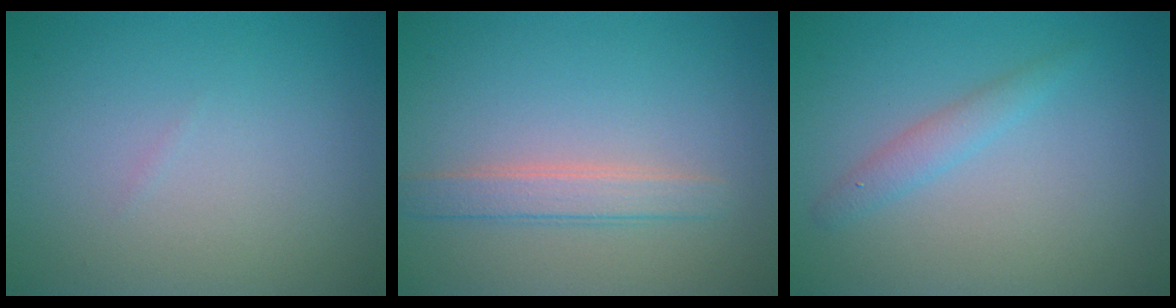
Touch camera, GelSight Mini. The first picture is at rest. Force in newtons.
{"total": 2.4, "press": 2.4, "slide": 0.2}
{"total": 1.6, "press": 1.6, "slide": 0.1}